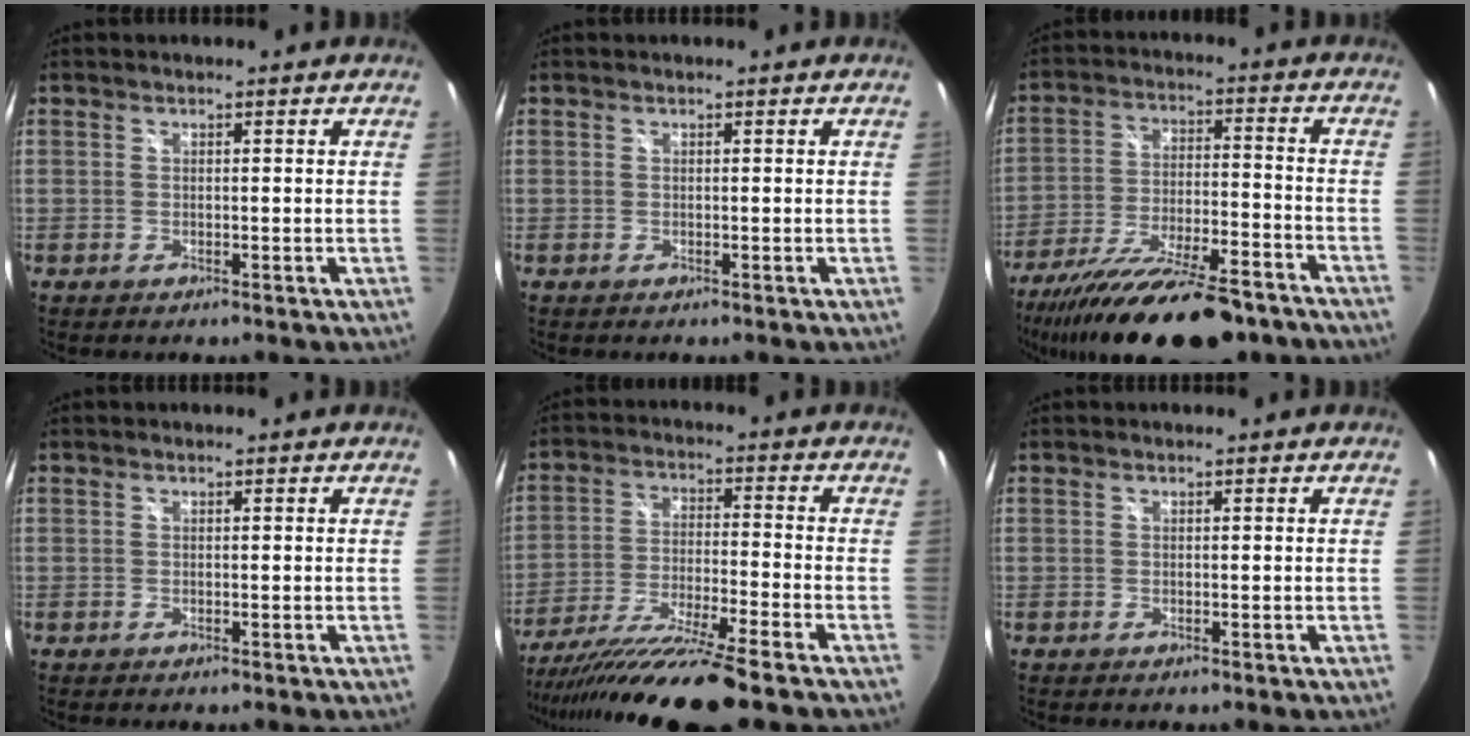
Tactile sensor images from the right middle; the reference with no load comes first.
{"total": 0.0}
{"total": 23.4, "force": [-18.3, 6.1, 13.2], "torque": [-0.244, -0.052, -0.281]}
{"total": 0.0}
{"total": 16.4, "force": [-13.7, -1.0, 9.1], "torque": [-0.182, -0.045, -0.237]}
{"total": 0.0}